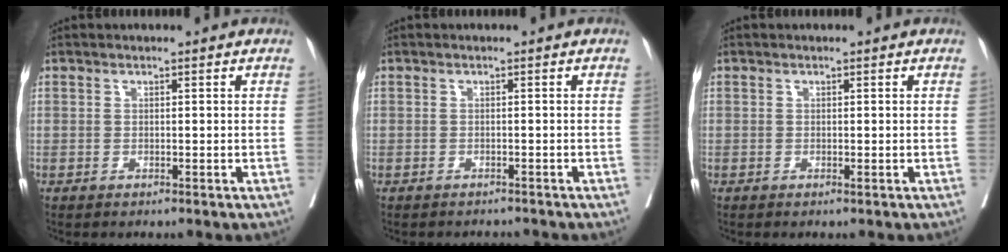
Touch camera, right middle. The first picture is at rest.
{"total": 2.7, "force": [-2.6, 0.6, 0.1], "torque": [0.001, -0.005, -0.035]}
{"total": 0.0}